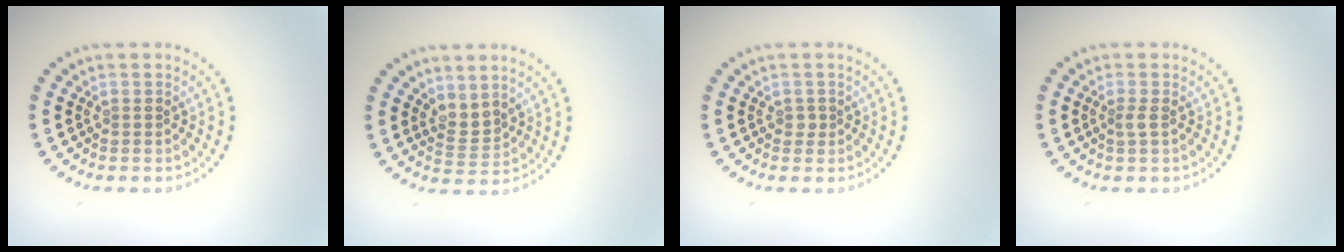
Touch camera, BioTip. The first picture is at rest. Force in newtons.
{"total": 1.8, "press": 1.3, "slide": 1.3}
{"total": 0.6, "press": 0.5, "slide": 0.3}
{"total": 1.0, "press": 0.7, "slide": 0.7}